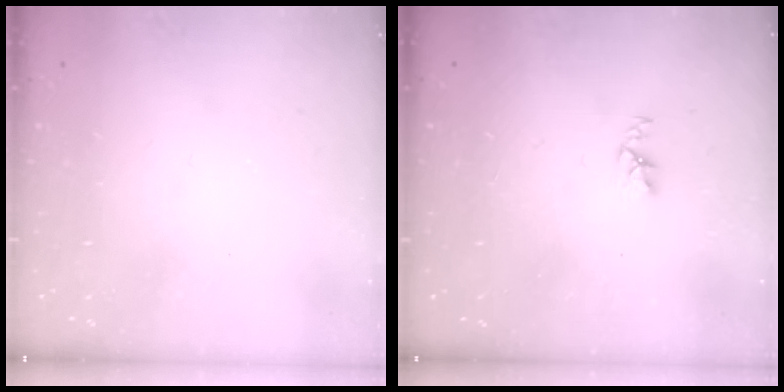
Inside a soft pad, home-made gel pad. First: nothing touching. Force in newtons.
{"total": 2.5, "press": 2.5, "slide": 0.4}